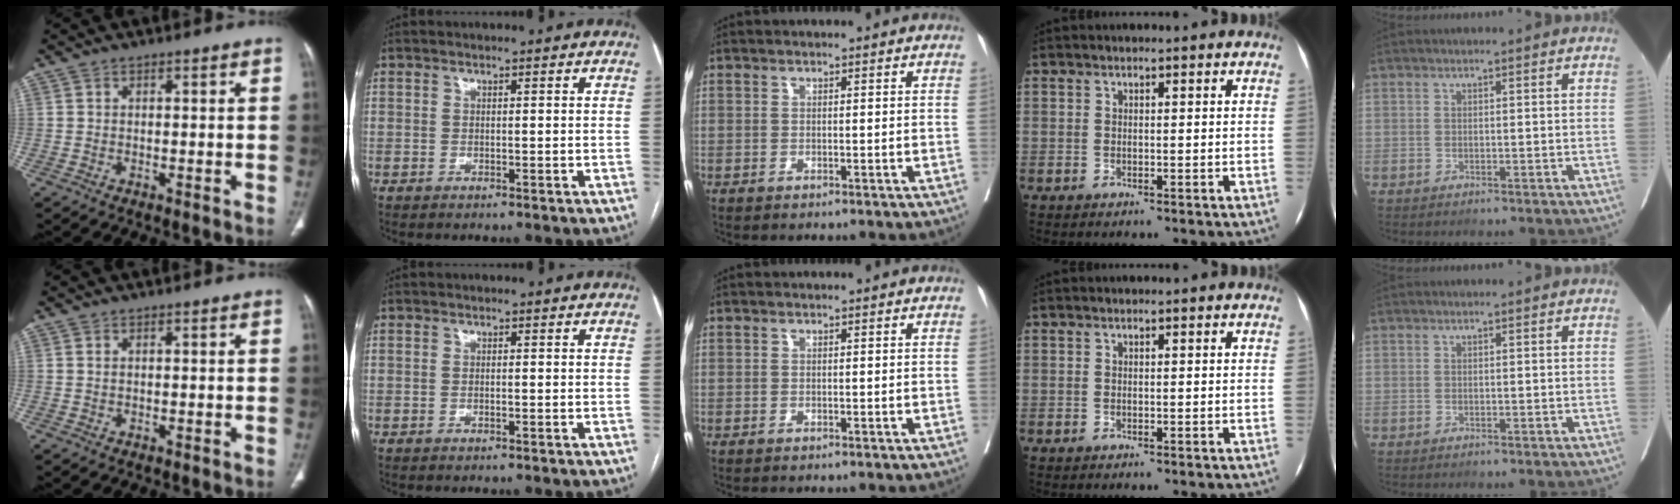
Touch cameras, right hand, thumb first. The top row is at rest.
{"thumb": {"total": 0.5, "force": [0.2, 0.3, 0.4], "torque": [-0.011, 0.003, 0.005]}, "index": {"total": 0.7, "force": [-0.2, 0.2, 0.6], "torque": [-0.015, 0.003, -0.002]}}